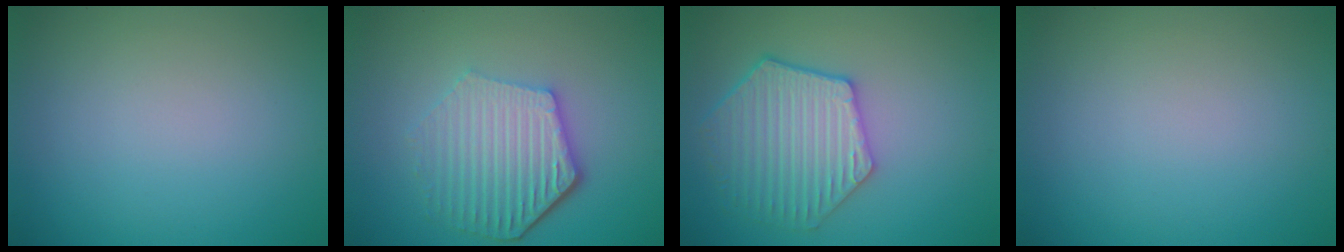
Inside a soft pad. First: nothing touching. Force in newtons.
{"total": 6.0, "press": 4.5, "slide": 3.9}
{"total": 5.3, "press": 4.9, "slide": 2.0}
{"total": 0.0}